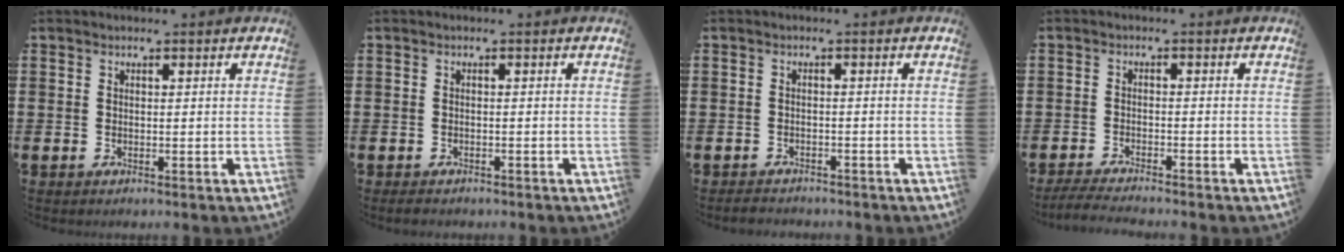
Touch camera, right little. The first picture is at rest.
{"total": 0.6, "force": [-0.4, 0.3, 0.3], "torque": [-0.008, 0.002, -0.011]}
{"total": 1.2, "force": [-1.2, 0.1, -0.1], "torque": [-0.003, 0.001, -0.025]}
{"total": 2.3, "force": [-2.1, -0.1, 1.0], "torque": [-0.015, 0.001, -0.041]}